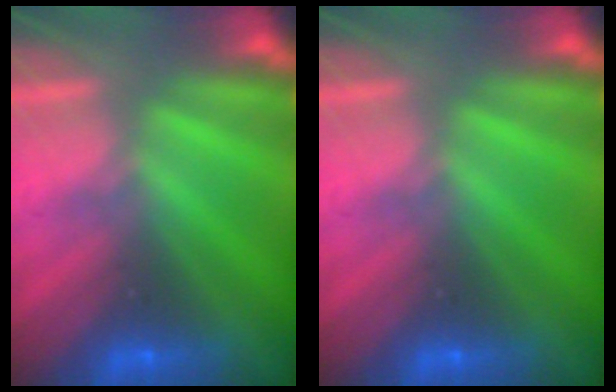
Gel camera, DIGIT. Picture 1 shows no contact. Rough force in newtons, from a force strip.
{"total": 0.0}